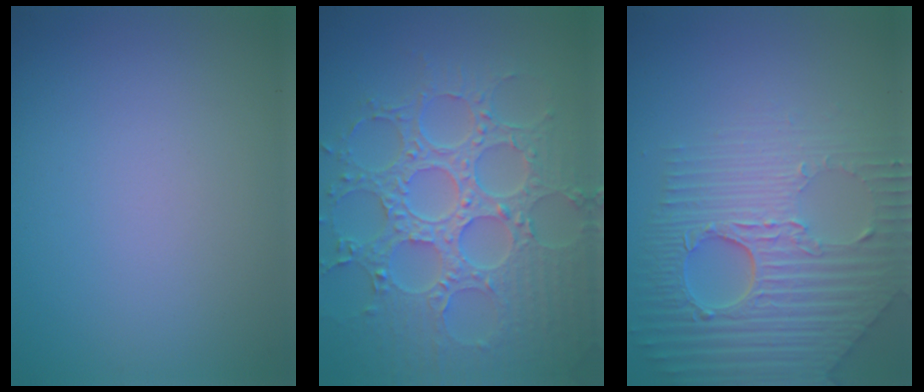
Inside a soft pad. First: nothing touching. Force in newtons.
{"total": 8.7, "press": 6.5, "slide": 5.8}
{"total": 8.9, "press": 6.0, "slide": 6.5}